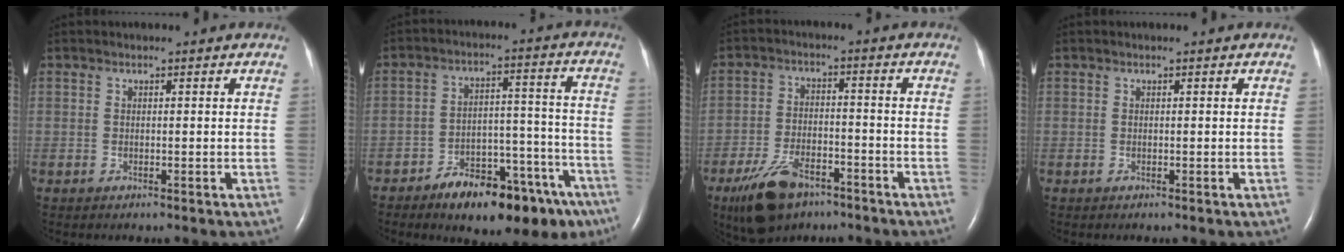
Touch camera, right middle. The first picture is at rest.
{"total": 17.2, "force": [-12.6, 6.6, 9.7], "torque": [-0.084, 0.054, -0.180]}
{"total": 9.6, "force": [-6.4, 4.2, 5.8], "torque": [-0.122, -0.011, -0.111]}
{"total": 0.0}